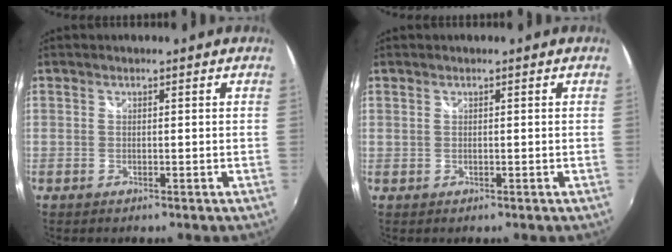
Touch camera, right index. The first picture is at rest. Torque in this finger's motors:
{"motor_torque": [0.12, 0.10, -0.02, 0.00]}